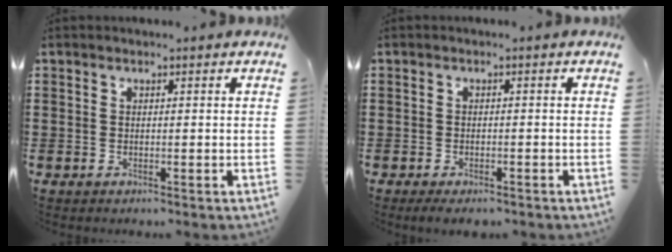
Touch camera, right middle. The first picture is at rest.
{"total": 1.3, "force": [-1.3, 0.1, 0.4], "torque": [-0.010, -0.004, -0.024]}